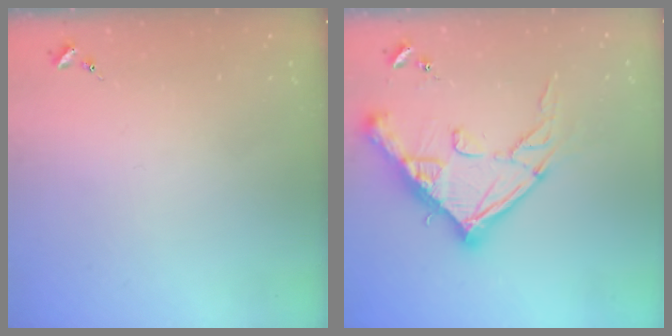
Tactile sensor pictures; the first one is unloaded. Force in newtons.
{"total": 19.6, "press": 19.5, "slide": 2.0}